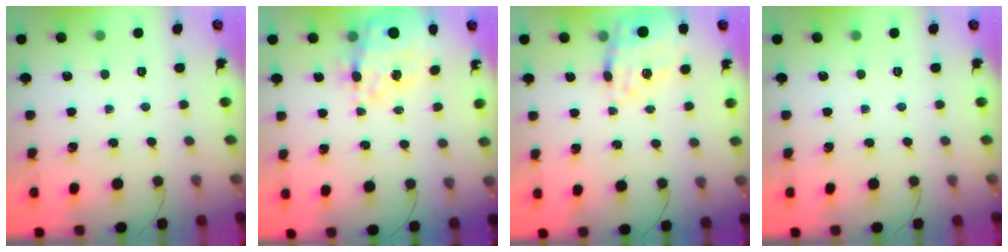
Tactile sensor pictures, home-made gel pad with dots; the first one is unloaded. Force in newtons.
{"total": 16.3, "press": 15.7, "slide": 4.3}
{"total": 17.6, "press": 17.2, "slide": 4.0}
{"total": 0.0}